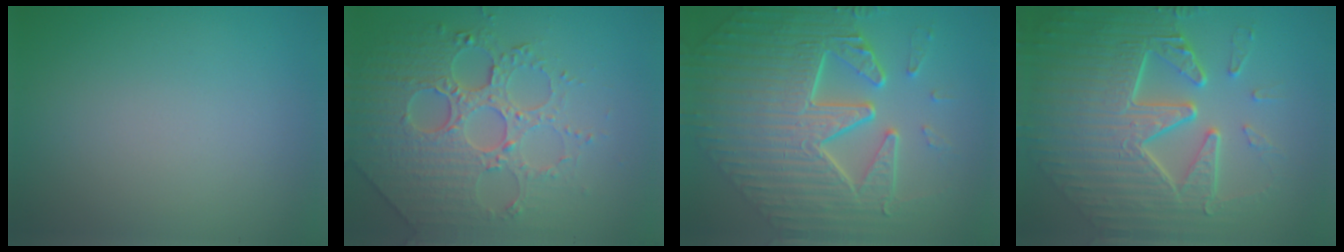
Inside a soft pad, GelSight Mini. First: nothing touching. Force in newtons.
{"total": 6.3, "press": 5.6, "slide": 3.0}
{"total": 10.6, "press": 7.3, "slide": 7.7}
{"total": 10.3, "press": 7.0, "slide": 7.5}